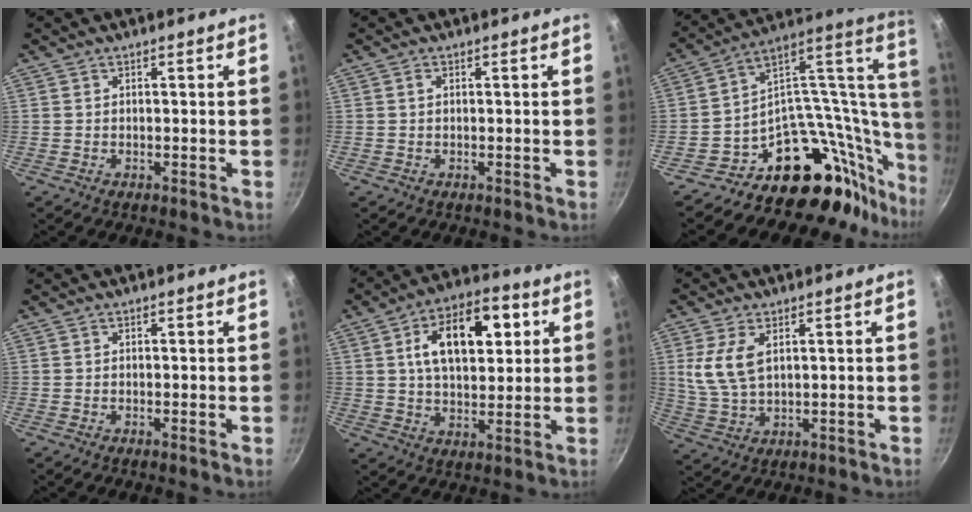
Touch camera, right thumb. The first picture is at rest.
{"total": 0.7, "force": [0.2, 0.4, 0.6], "torque": [-0.011, 0.002, 0.003]}
{"total": 21.6, "force": [-15.3, 9.3, 12.0], "torque": [-0.036, 0.164, -0.220]}
{"total": 0.5, "force": [0.0, 0.1, 0.5], "torque": [-0.012, -0.003, -0.002]}
{"total": 16.2, "force": [4.6, 8.7, 12.8], "torque": [-0.180, 0.005, 0.072]}
{"total": 7.7, "force": [2.3, 4.1, 6.1], "torque": [-0.130, -0.005, 0.054]}